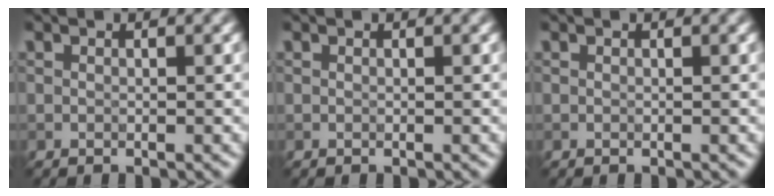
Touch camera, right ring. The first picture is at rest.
{"total": 0.0}
{"total": 0.0}